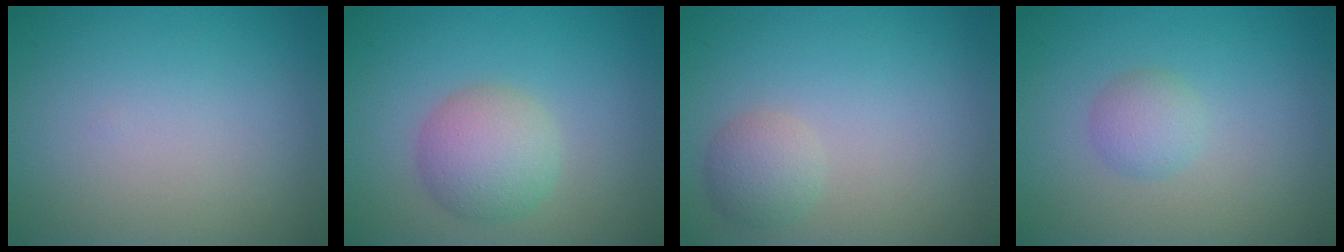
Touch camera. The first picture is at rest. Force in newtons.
{"total": 4.1, "press": 4.1, "slide": 0.2}
{"total": 2.1, "press": 2.1, "slide": 0.0}
{"total": 1.7, "press": 1.7, "slide": 0.1}